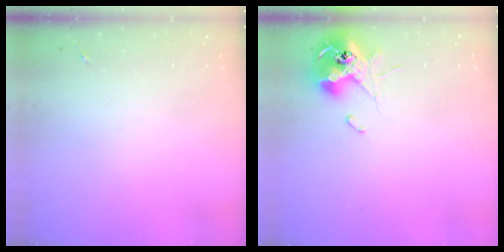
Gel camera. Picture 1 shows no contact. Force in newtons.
{"total": 12.7, "press": 12.6, "slide": 1.5}